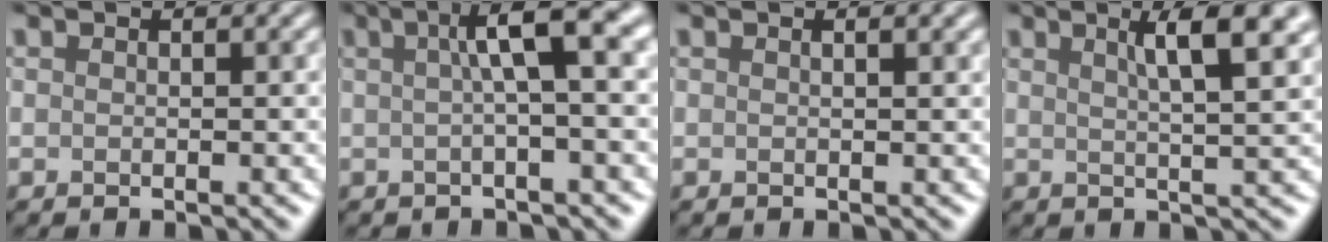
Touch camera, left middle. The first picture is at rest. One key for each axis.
{"total": 6.0, "fx": 1.2, "fy": 1.2, "fz": 5.7, "tx": -0.076, "ty": 0.015, "tz": 0.011}
{"total": 1.8, "fx": 0.9, "fy": 0.7, "fz": 1.4, "tx": -0.013, "ty": -0.005, "tz": -0.002}
{"total": 5.5, "fx": 2.6, "fy": 1.2, "fz": 4.7, "tx": -0.051, "ty": 0.005, "tz": 0.032}